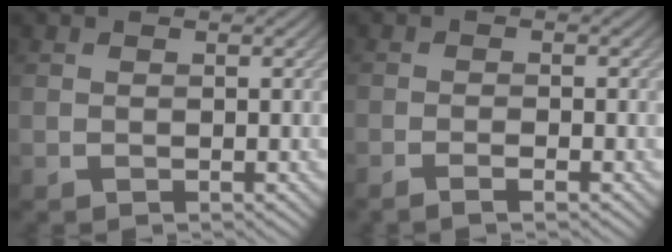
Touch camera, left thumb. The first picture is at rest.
{"total": 1.7, "force": [-1.2, 0.2, 1.2], "torque": [-0.021, 0.004, -0.027]}